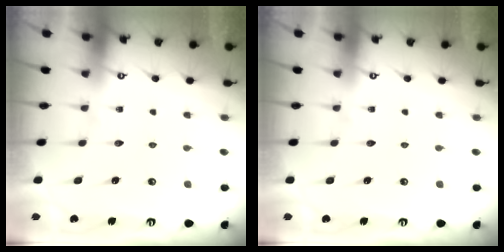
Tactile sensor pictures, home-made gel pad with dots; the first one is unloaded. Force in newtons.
{"total": 0.0}